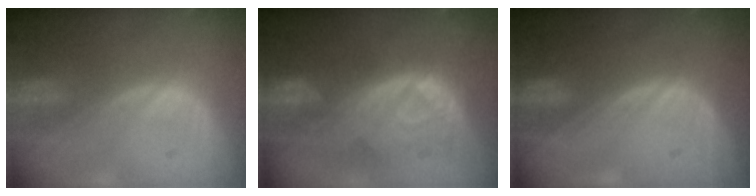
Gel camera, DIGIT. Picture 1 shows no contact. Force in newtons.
{"total": 10.9, "press": 9.6, "slide": 5.2}
{"total": 0.0}